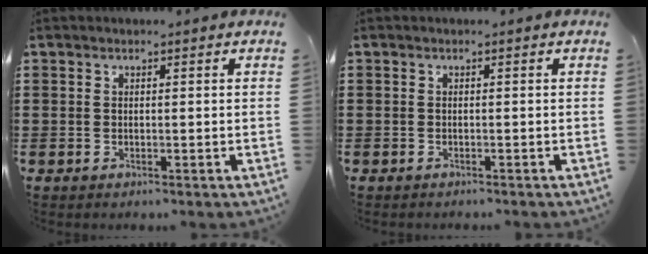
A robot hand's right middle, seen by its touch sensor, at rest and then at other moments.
{"total": 0.6, "force": [-0.5, 0.1, -0.1], "torque": [0.000, 0.000, -0.012]}